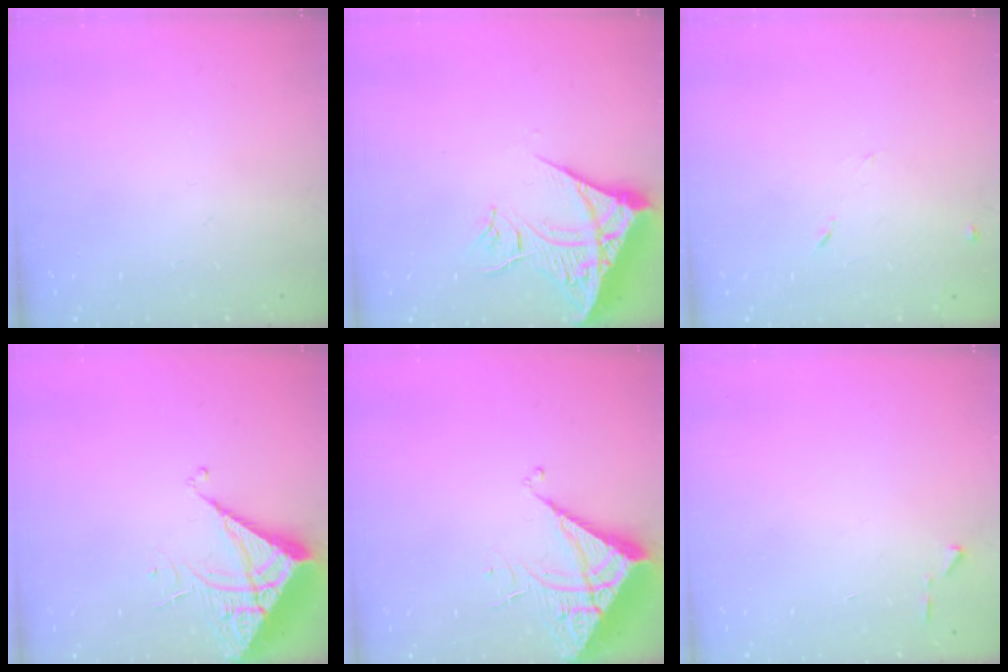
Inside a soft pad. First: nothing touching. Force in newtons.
{"total": 13.5, "press": 13.4, "slide": 1.8}
{"total": 6.7, "press": 6.7, "slide": 0.8}
{"total": 7.0, "press": 7.0, "slide": 0.3}
{"total": 7.0, "press": 7.0, "slide": 0.3}
{"total": 3.6, "press": 3.6, "slide": 0.5}